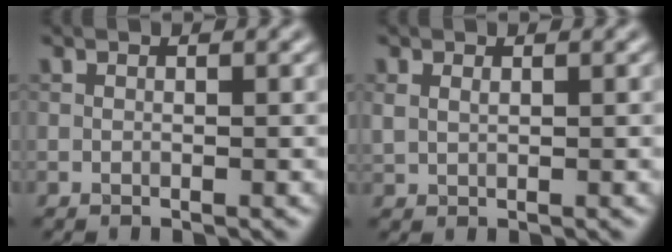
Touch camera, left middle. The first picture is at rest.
{"total": 1.1, "force": [0.6, 0.7, 0.6], "torque": [-0.020, -0.002, 0.016]}